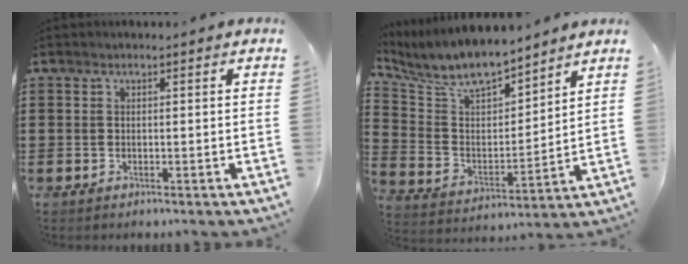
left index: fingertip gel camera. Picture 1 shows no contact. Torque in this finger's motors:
{"motor_torque": [0.12, 0.10, 0.36, 0.14]}